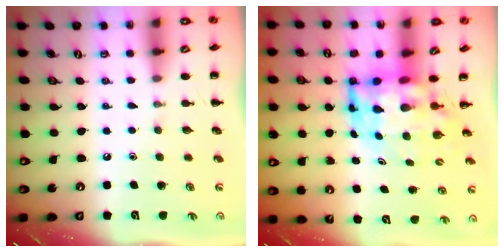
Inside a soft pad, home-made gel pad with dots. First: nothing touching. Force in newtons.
{"total": 7.5, "press": 7.2, "slide": 2.2}